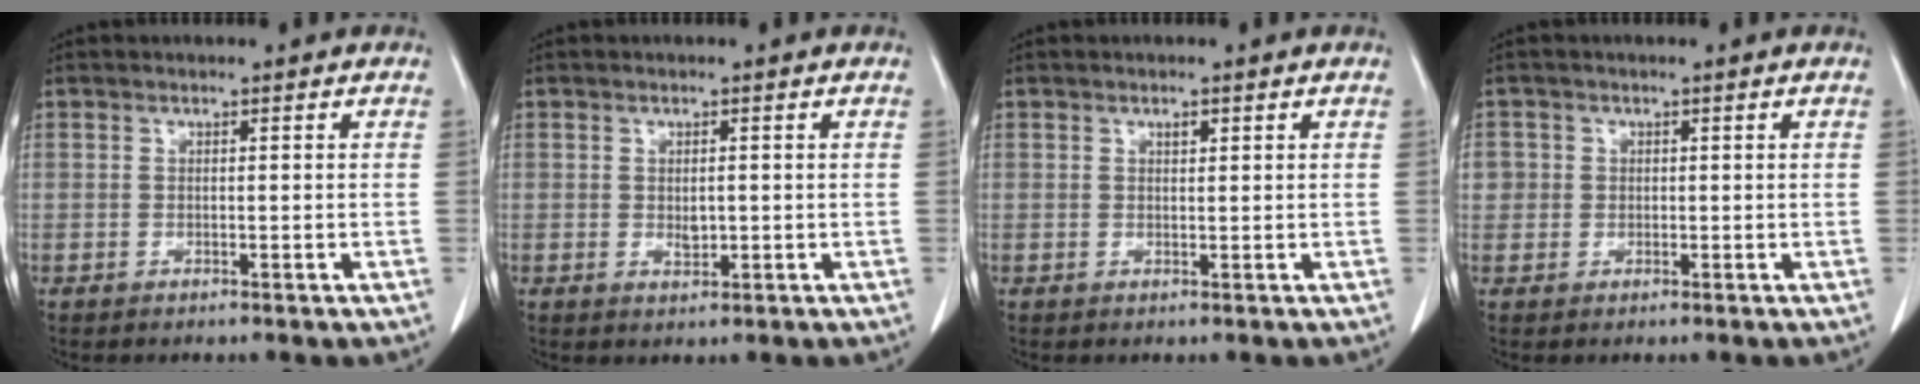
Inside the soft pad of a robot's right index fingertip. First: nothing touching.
{"total": 1.8, "force": [0.0, 0.9, 1.5], "torque": [-0.026, -0.004, 0.004]}
{"total": 0.9, "force": [0.5, 0.4, 0.6], "torque": [-0.010, -0.002, 0.008]}
{"total": 2.7, "force": [0.4, 2.6, 0.3], "torque": [0.007, 0.005, 0.007]}